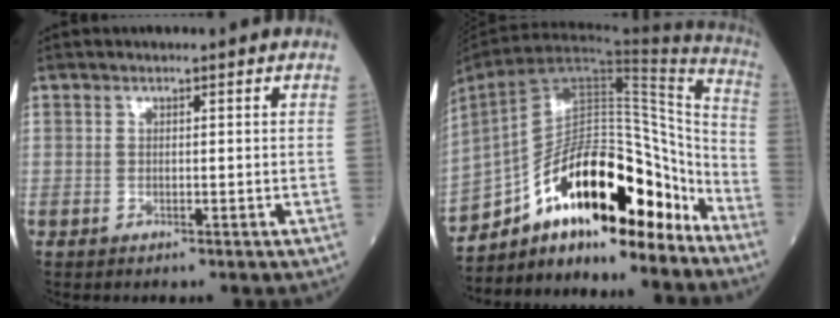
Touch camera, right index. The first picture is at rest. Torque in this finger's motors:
{"motor_torque": [1.12, -1.02, 0.63, 0.21]}